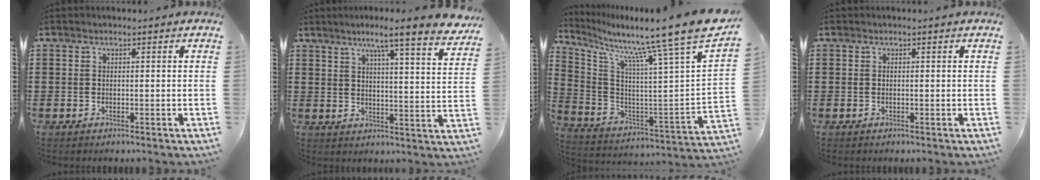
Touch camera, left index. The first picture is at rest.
{"total": 6.5, "force": [5.2, -0.8, 3.9], "torque": [-0.080, -0.040, 0.077]}
{"total": 11.9, "force": [9.4, -1.5, 7.1], "torque": [-0.150, -0.088, 0.136]}
{"total": 0.0}